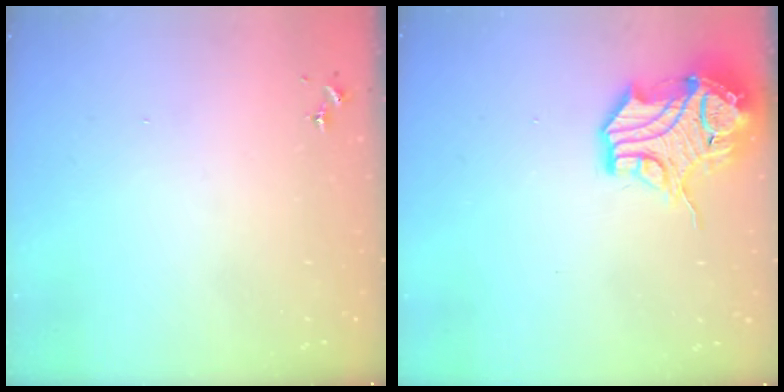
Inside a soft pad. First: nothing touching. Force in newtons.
{"total": 17.4, "press": 17.2, "slide": 2.2}